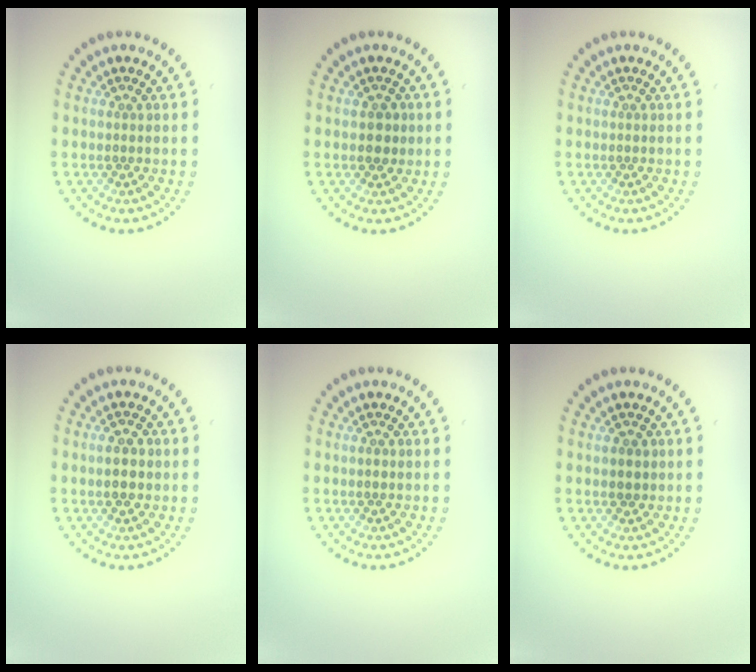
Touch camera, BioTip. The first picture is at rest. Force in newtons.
{"total": 1.6, "press": 1.6, "slide": 0.4}
{"total": 0.0}
{"total": 2.7, "press": 2.7, "slide": 0.1}
{"total": 0.7, "press": 0.7, "slide": 0.0}
{"total": 1.3, "press": 1.2, "slide": 0.4}